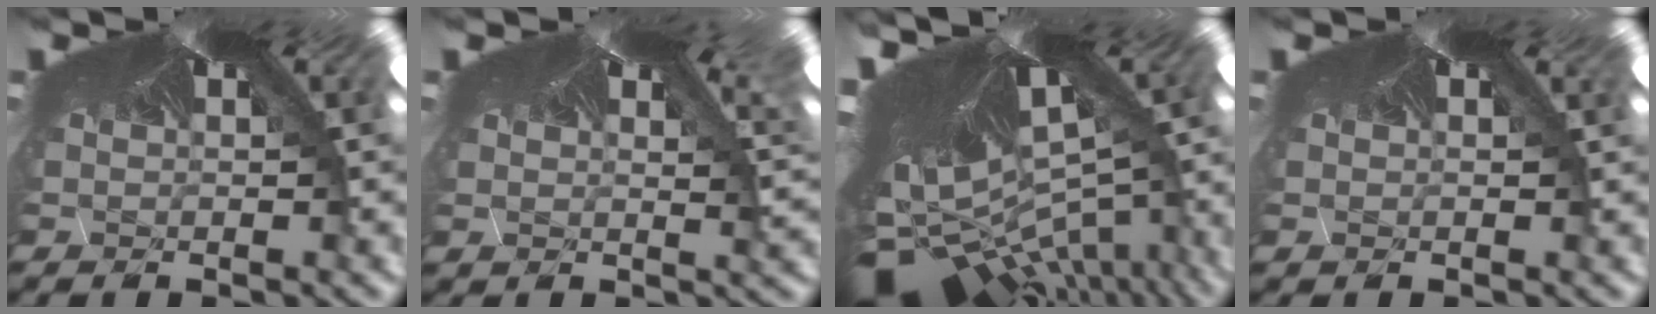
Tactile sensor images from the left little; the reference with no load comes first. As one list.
[{"total": 2.9, "force": [2.3, 1.2, 1.3], "torque": [-0.022, 0.015, 0.035]}, {"total": 7.7, "force": [-7.6, -0.6, 1.2], "torque": [-0.032, -0.101, -0.072]}, {"total": 0.0}]